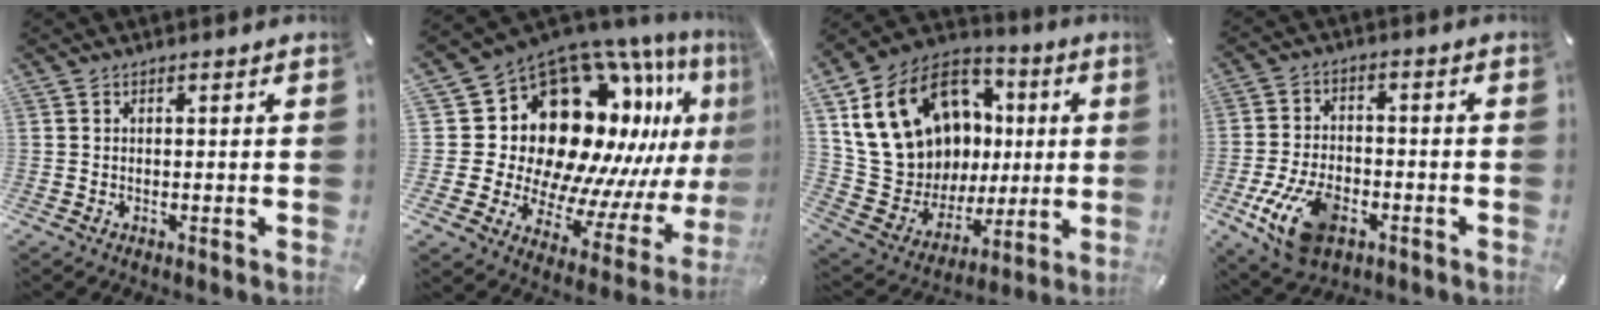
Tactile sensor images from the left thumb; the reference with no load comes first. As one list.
[{"total": 24.7, "force": [10.1, 16.6, 15.2], "torque": [-0.246, -0.136, 0.218]}, {"total": 21.7, "force": [6.6, 17.6, 10.9], "torque": [-0.220, -0.043, 0.155]}, {"total": 12.8, "force": [-5.2, 7.8, 8.7], "torque": [-0.160, 0.012, -0.093]}]